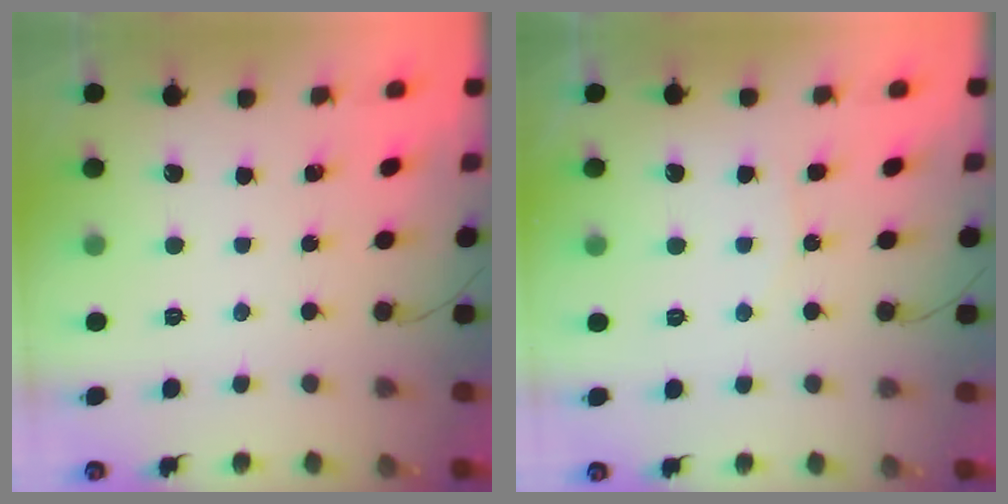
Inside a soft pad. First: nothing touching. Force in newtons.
{"total": 5.2, "press": 5.2, "slide": 0.4}